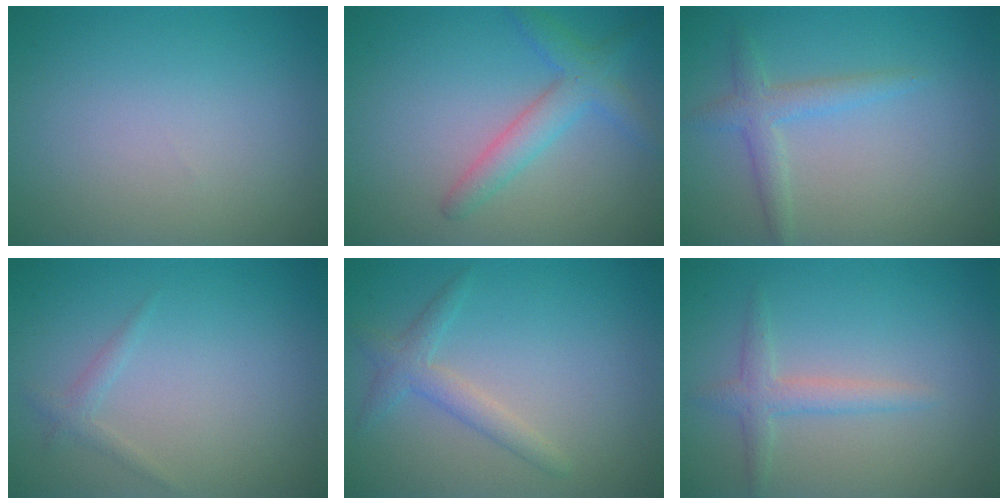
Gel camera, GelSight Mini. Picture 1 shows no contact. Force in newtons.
{"total": 3.2, "press": 3.2, "slide": 0.1}
{"total": 2.3, "press": 2.3, "slide": 0.1}
{"total": 1.0, "press": 1.0, "slide": 0.0}
{"total": 2.2, "press": 2.2, "slide": 0.1}
{"total": 1.9, "press": 1.9, "slide": 0.0}